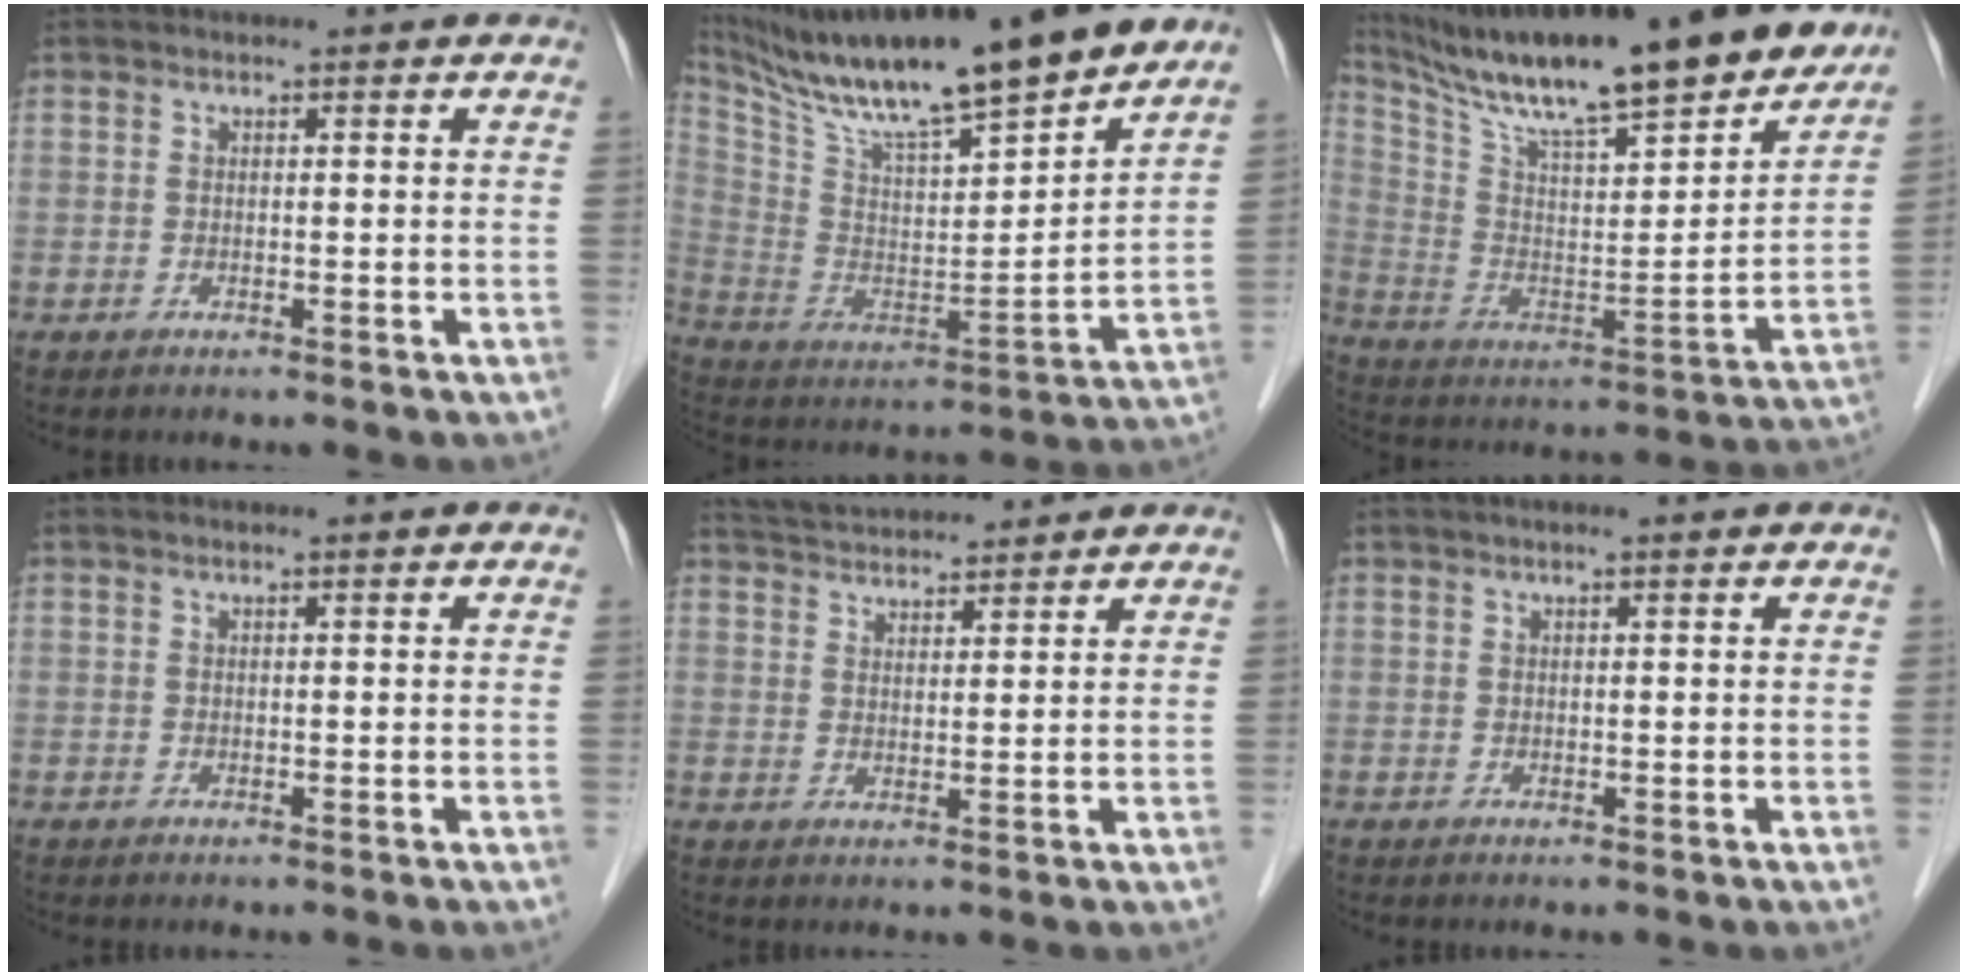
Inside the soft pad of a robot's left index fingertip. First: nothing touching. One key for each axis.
{"total": 23.0, "fx": 19.0, "fy": 1.5, "fz": 12.9, "tx": -0.232, "ty": -0.007, "tz": 0.320}
{"total": 26.4, "fx": 22.1, "fy": 3.6, "fz": 14.0, "tx": -0.249, "ty": -0.026, "tz": 0.336}
{"total": 0.6, "fx": 0.5, "fy": -0.1, "fz": 0.3, "tx": -0.007, "ty": 0.004, "tz": 0.010}
{"total": 8.8, "fx": 8.5, "fy": 0.9, "fz": 2.2, "tx": -0.046, "ty": 0.030, "tz": 0.136}
{"total": 3.2, "fx": 2.6, "fy": -0.1, "fz": 1.8, "tx": -0.021, "ty": 0.023, "tz": 0.035}